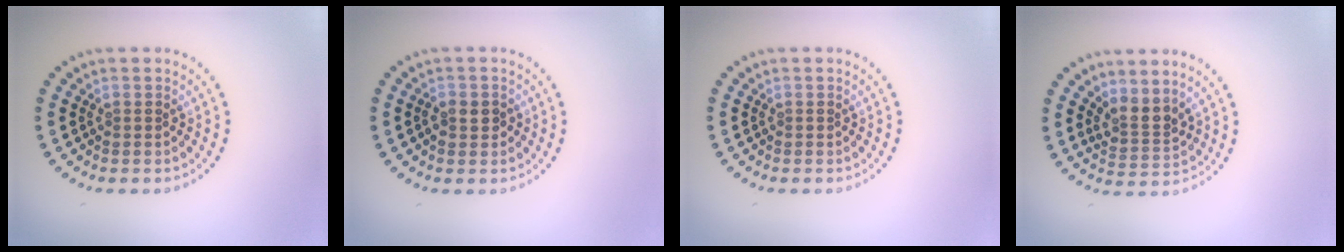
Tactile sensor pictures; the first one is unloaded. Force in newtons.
{"total": 1.8, "press": 1.8, "slide": 0.4}
{"total": 0.0}
{"total": 2.6, "press": 1.9, "slide": 1.7}